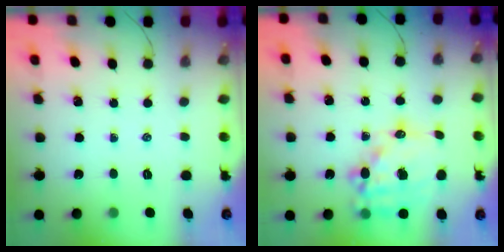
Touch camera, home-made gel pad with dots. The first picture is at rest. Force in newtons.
{"total": 17.8, "press": 17.4, "slide": 3.9}